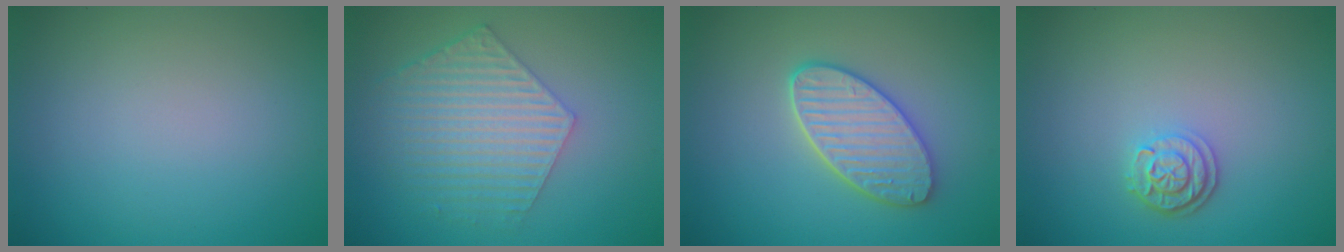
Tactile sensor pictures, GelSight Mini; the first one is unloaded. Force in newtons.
{"total": 5.7, "press": 4.3, "slide": 3.8}
{"total": 4.7, "press": 4.2, "slide": 2.1}
{"total": 2.4, "press": 2.1, "slide": 1.3}